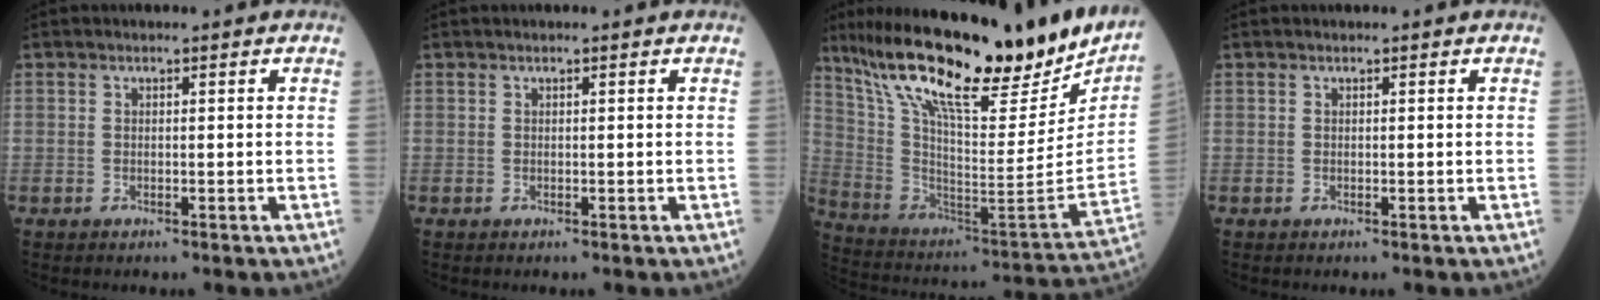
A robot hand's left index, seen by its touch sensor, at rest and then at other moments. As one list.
[{"total": 0.0}, {"total": 28.8, "force": [22.4, 5.7, 17.2], "torque": [-0.300, -0.029, 0.347]}, {"total": 0.0}]